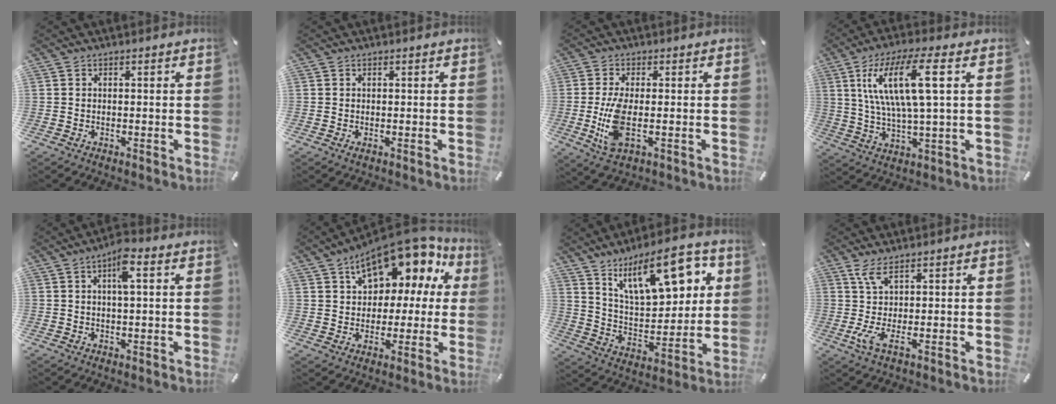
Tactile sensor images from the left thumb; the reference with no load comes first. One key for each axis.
{"total": 0.5, "fx": 0.0, "fy": 0.1, "fz": 0.5, "tx": -0.008, "ty": -0.004, "tz": 0.000}
{"total": 9.2, "fx": -0.7, "fy": 3.4, "fz": 8.5, "tx": -0.182, "ty": -0.025, "tz": -0.015}
{"total": 14.7, "fx": 4.9, "fy": 3.3, "fz": 13.4, "tx": -0.281, "ty": 0.001, "tz": 0.075}
{"total": 5.5, "fx": 1.8, "fy": 1.4, "fz": 5.0, "tx": -0.086, "ty": 0.001, "tz": 0.025}
{"total": 14.2, "fx": 8.8, "fy": 8.5, "fz": 7.2, "tx": -0.117, "ty": -0.060, "tz": 0.156}
{"total": 19.6, "fx": 10.8, "fy": 9.0, "fz": 13.6, "tx": -0.210, "ty": -0.041, "tz": 0.181}
{"total": 5.8, "fx": 1.2, "fy": 0.7, "fz": 5.7, "tx": -0.125, "ty": -0.024, "tz": 0.019}